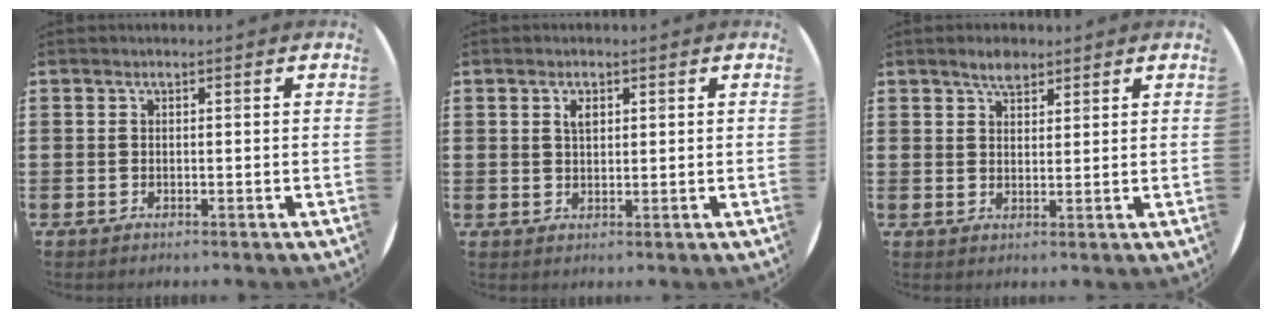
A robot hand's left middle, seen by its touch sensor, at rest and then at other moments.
{"total": 1.6, "force": [0.9, 0.9, 0.9], "torque": [-0.010, 0.003, 0.015]}
{"total": 3.0, "force": [2.5, 1.2, 1.0], "torque": [-0.013, 0.002, 0.046]}